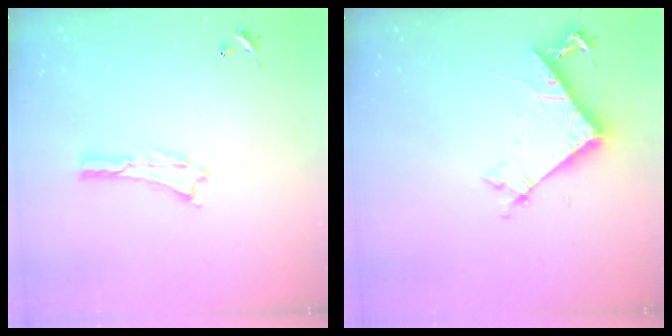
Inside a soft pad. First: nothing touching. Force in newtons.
{"total": 6.6, "press": 6.6, "slide": 0.4}